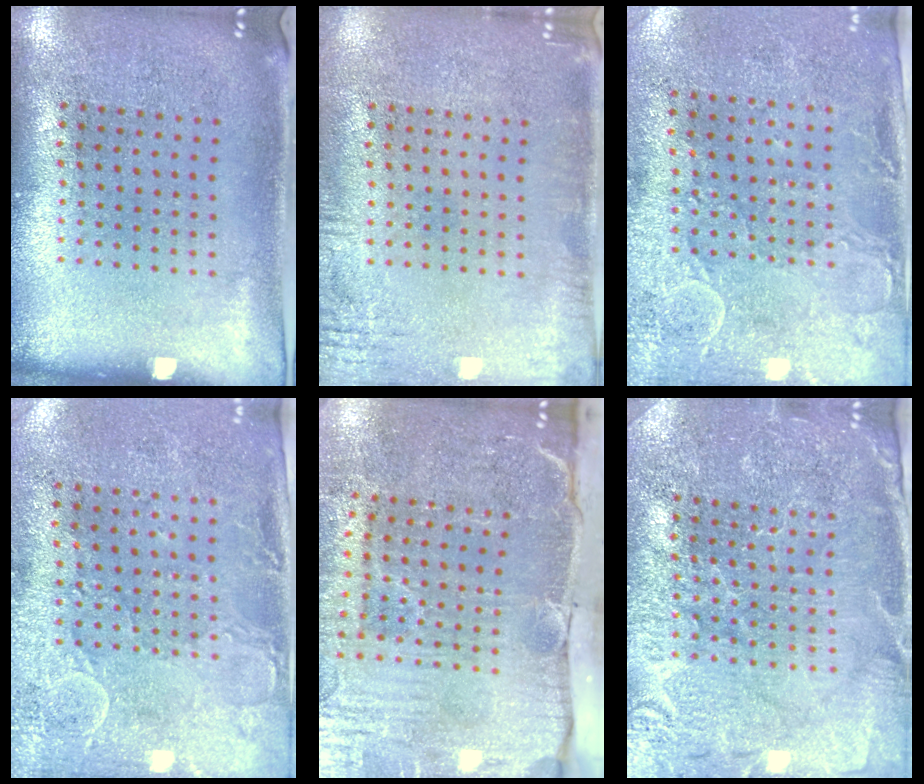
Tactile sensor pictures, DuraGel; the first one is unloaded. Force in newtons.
{"total": 2.3, "press": 2.3, "slide": 0.3}
{"total": 3.0, "press": 2.3, "slide": 1.9}
{"total": 3.0, "press": 2.3, "slide": 1.9}
{"total": 5.2, "press": 4.4, "slide": 2.8}
{"total": 3.8, "press": 3.7, "slide": 1.0}